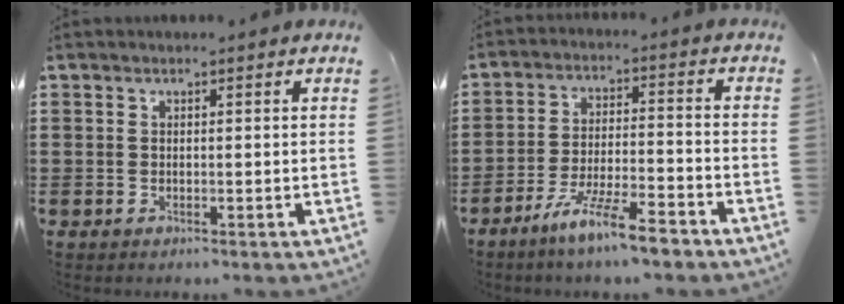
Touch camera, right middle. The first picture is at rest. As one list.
[{"total": 8.5, "force": [-6.8, 0.6, 5.0], "torque": [-0.104, -0.004, -0.129]}]